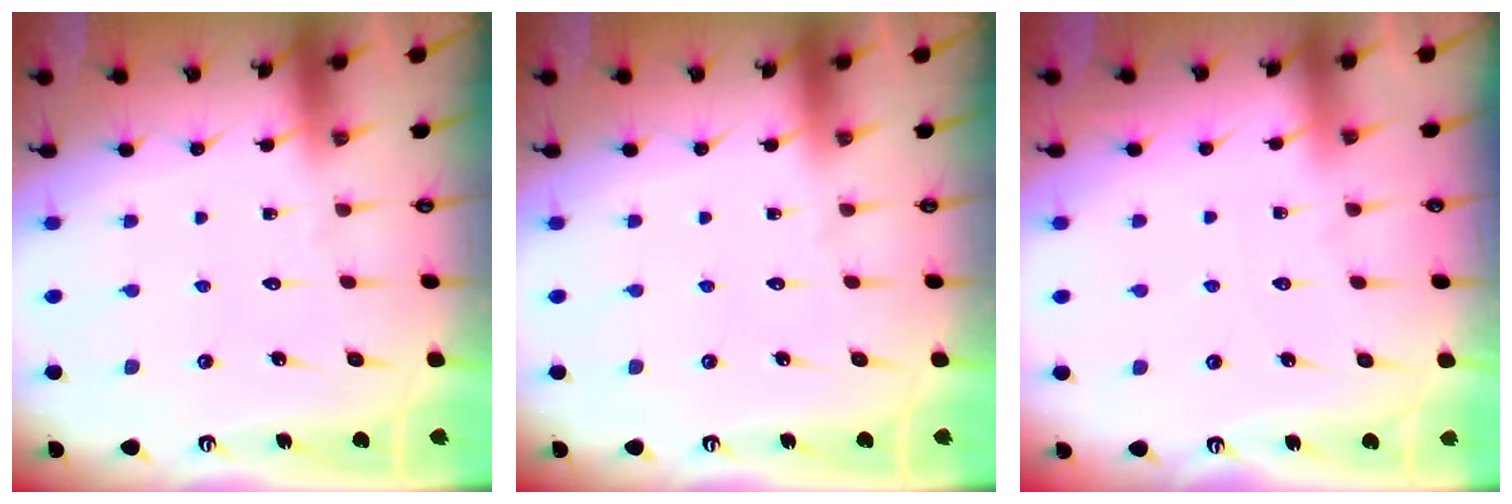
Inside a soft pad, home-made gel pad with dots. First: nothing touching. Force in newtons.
{"total": 0.0}
{"total": 1.8, "press": 1.8, "slide": 0.3}